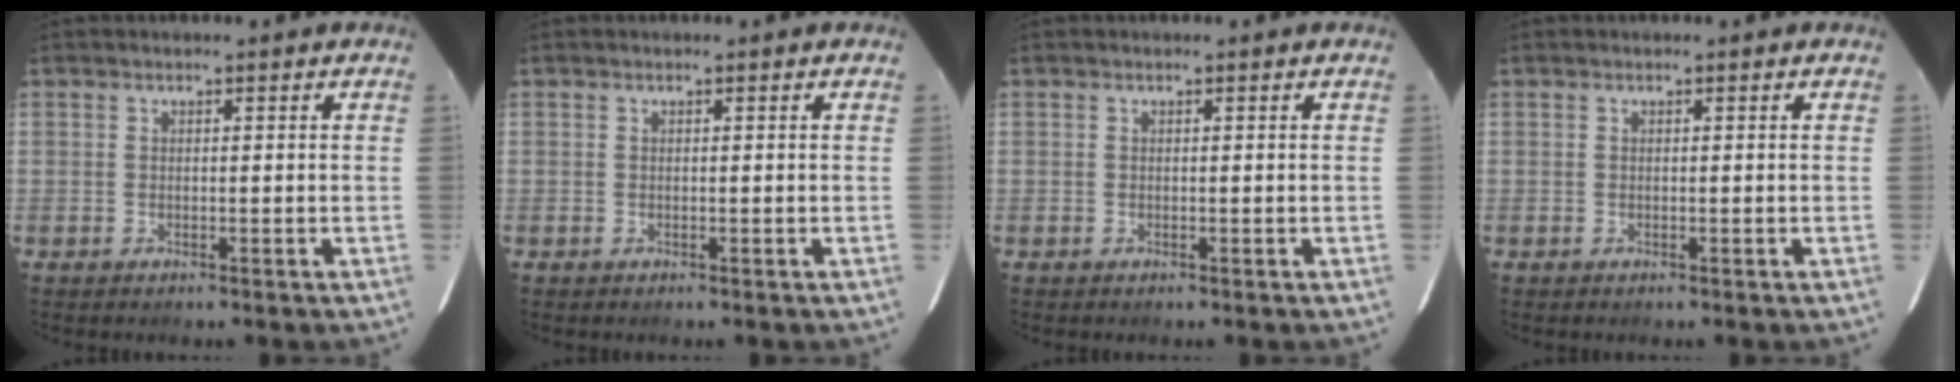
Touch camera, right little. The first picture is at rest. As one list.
[{"total": 0.0}, {"total": 0.0}, {"total": 0.0}]